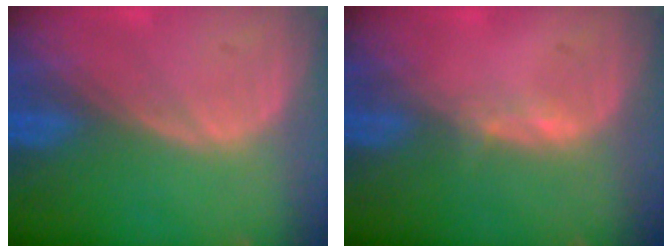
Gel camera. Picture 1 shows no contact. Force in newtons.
{"total": 1.0, "press": 0.8, "slide": 0.5}